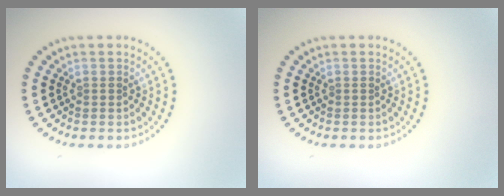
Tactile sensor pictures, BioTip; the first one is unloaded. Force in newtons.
{"total": 0.0}